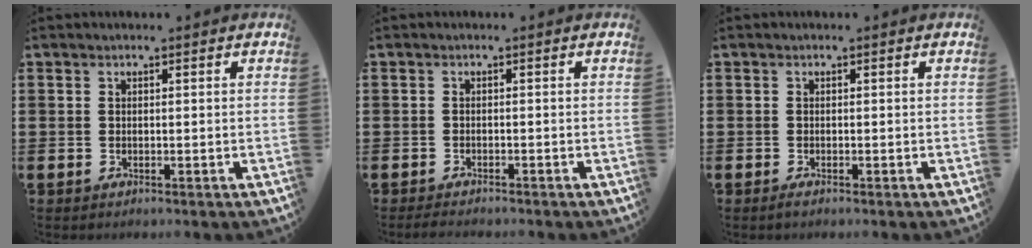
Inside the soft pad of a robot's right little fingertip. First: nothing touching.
{"total": 1.0, "force": [-1.0, 0.1, 0.3], "torque": [-0.008, -0.001, -0.020]}
{"total": 0.6, "force": [-0.3, 0.1, 0.5], "torque": [-0.008, -0.002, -0.005]}